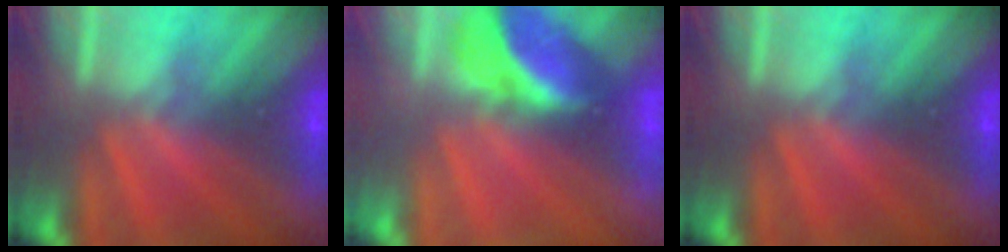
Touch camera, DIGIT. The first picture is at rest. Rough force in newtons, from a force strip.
{"total": 2.8}
{"total": 0.0}